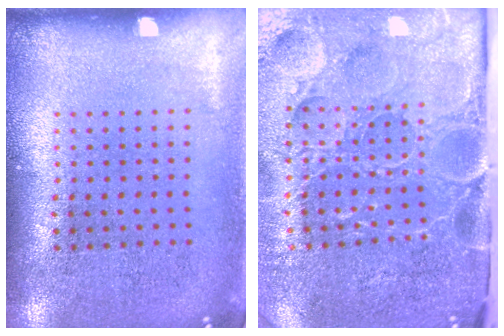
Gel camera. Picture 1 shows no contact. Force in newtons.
{"total": 5.2, "press": 4.2, "slide": 3.1}